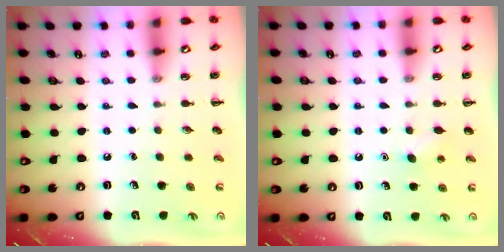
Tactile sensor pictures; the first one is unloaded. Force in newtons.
{"total": 4.0, "press": 3.8, "slide": 1.1}